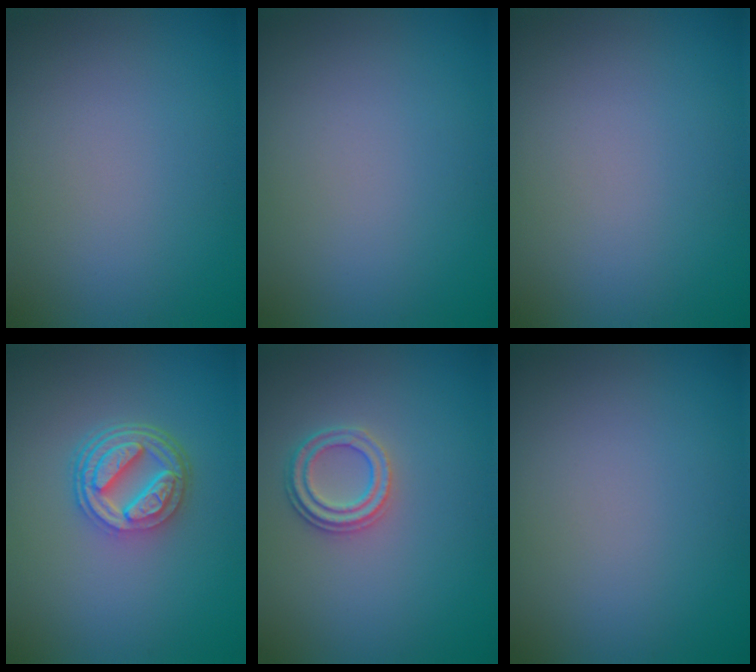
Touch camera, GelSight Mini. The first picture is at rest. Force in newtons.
{"total": 0.0}
{"total": 0.0}
{"total": 5.0, "press": 3.8, "slide": 3.2}
{"total": 2.3, "press": 2.1, "slide": 1.0}
{"total": 0.0}